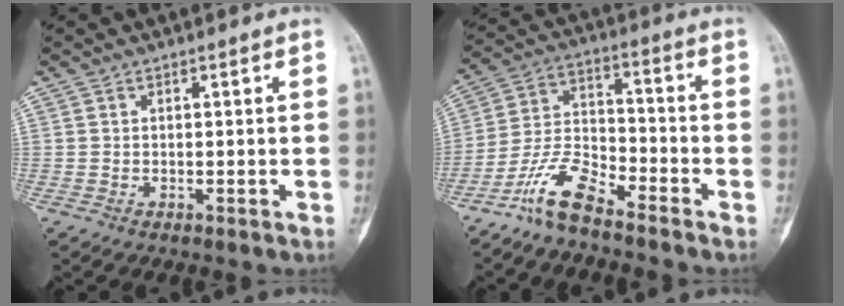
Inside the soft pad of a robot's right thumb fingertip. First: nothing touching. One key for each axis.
{"total": 9.5, "fx": -7.4, "fy": 2.8, "fz": 5.1, "tx": -0.108, "ty": 0.060, "tz": -0.154}